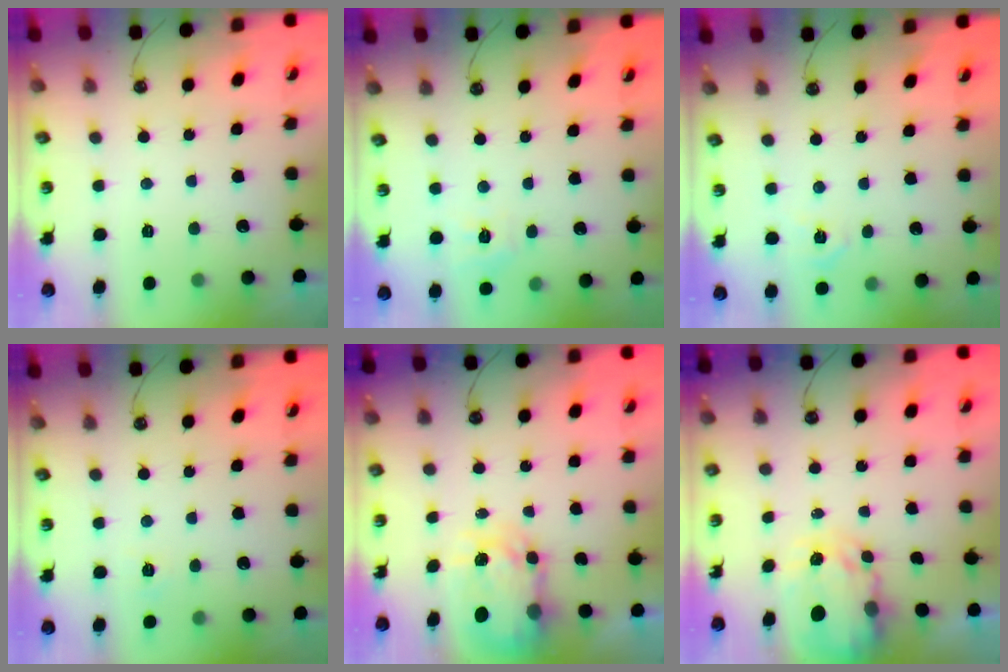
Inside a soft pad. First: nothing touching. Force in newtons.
{"total": 7.1, "press": 7.1, "slide": 0.6}
{"total": 3.7, "press": 3.7, "slide": 0.4}
{"total": 3.8, "press": 3.8, "slide": 0.5}
{"total": 6.6, "press": 6.6, "slide": 0.6}
{"total": 4.1, "press": 4.1, "slide": 0.4}